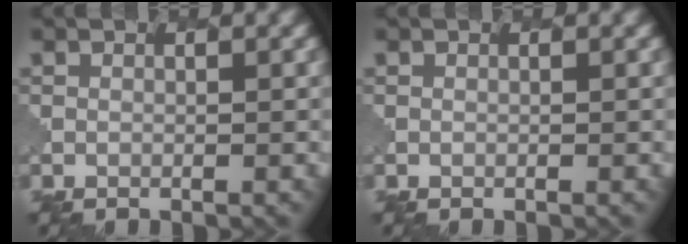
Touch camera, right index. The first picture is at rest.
{"total": 0.0}